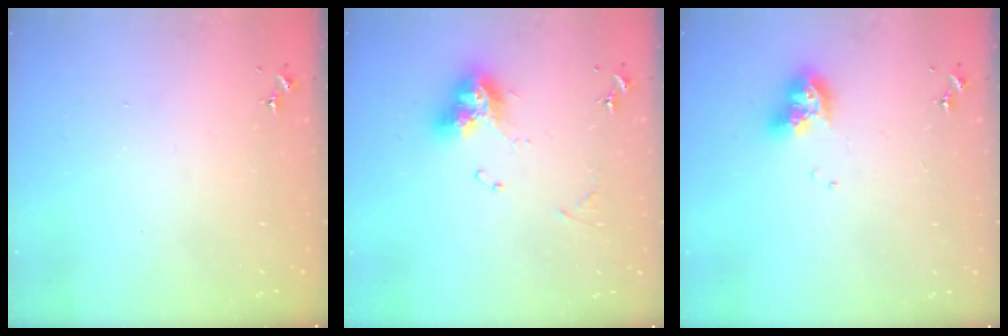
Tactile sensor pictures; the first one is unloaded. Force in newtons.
{"total": 11.7, "press": 11.7, "slide": 1.2}
{"total": 11.1, "press": 11.1, "slide": 1.3}